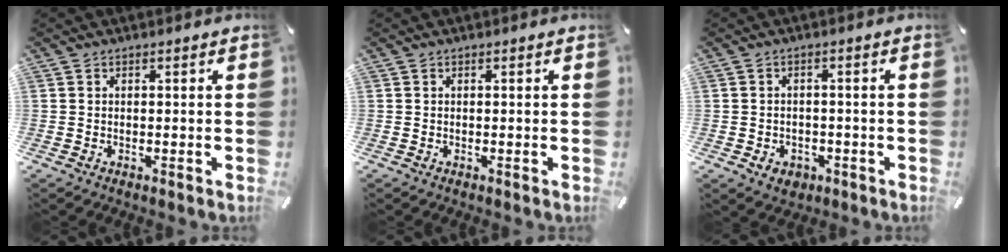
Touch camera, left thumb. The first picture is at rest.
{"total": 0.0}
{"total": 3.6, "force": [-1.4, 3.0, 1.3], "torque": [-0.020, 0.001, -0.029]}